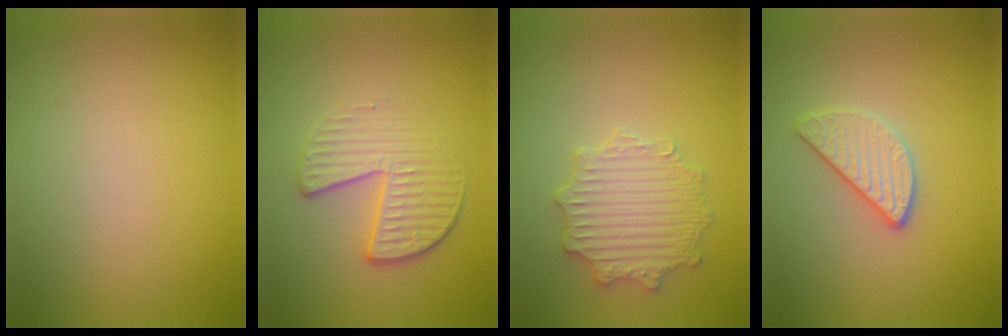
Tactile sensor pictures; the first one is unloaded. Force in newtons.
{"total": 3.9, "press": 3.0, "slide": 2.6}
{"total": 3.7, "press": 3.5, "slide": 1.4}
{"total": 2.8, "press": 2.7, "slide": 0.9}